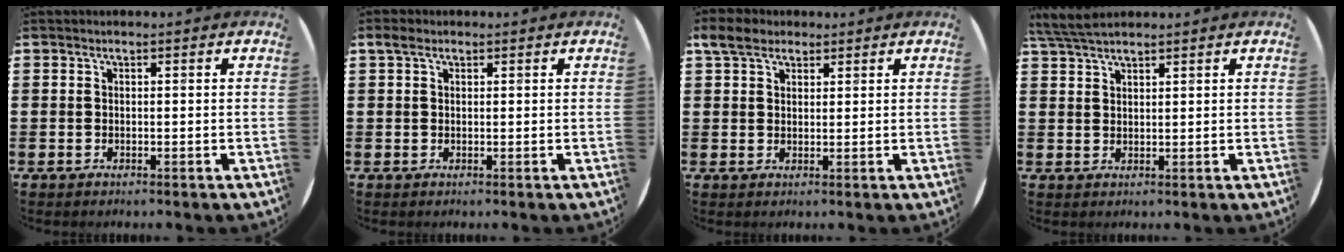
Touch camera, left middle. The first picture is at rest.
{"total": 1.3, "force": [0.7, 0.8, 0.6], "torque": [-0.007, 0.004, 0.011]}
{"total": 4.1, "force": [3.2, 2.1, 1.4], "torque": [-0.020, 0.001, 0.058]}
{"total": 3.9, "force": [3.5, 0.7, 1.7], "torque": [-0.040, 0.001, 0.066]}